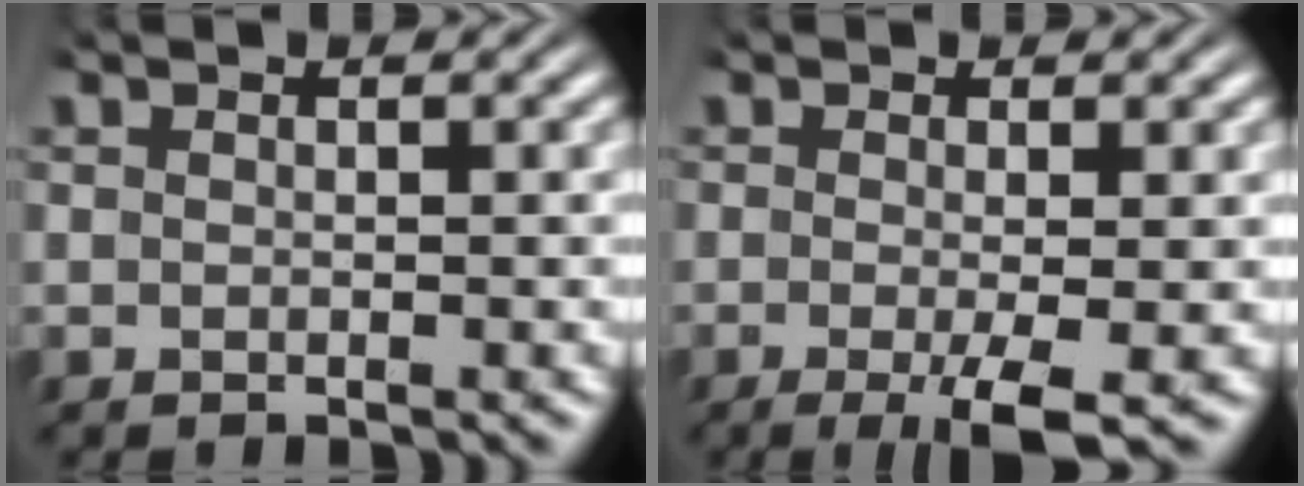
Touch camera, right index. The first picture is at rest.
{"total": 4.0, "force": [-2.2, 0.9, 3.2], "torque": [-0.061, -0.023, -0.026]}